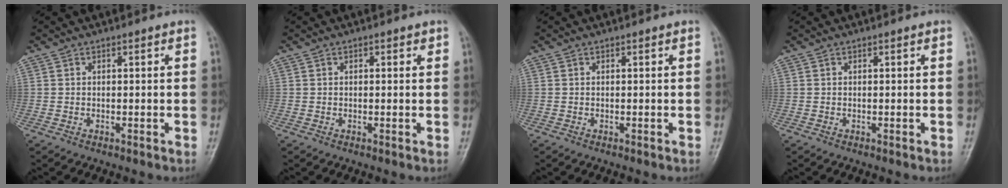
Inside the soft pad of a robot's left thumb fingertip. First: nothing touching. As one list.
[{"total": 1.1, "force": [0.5, 0.6, 0.7], "torque": [-0.004, 0.001, 0.003]}, {"total": 0.0}, {"total": 0.0}]